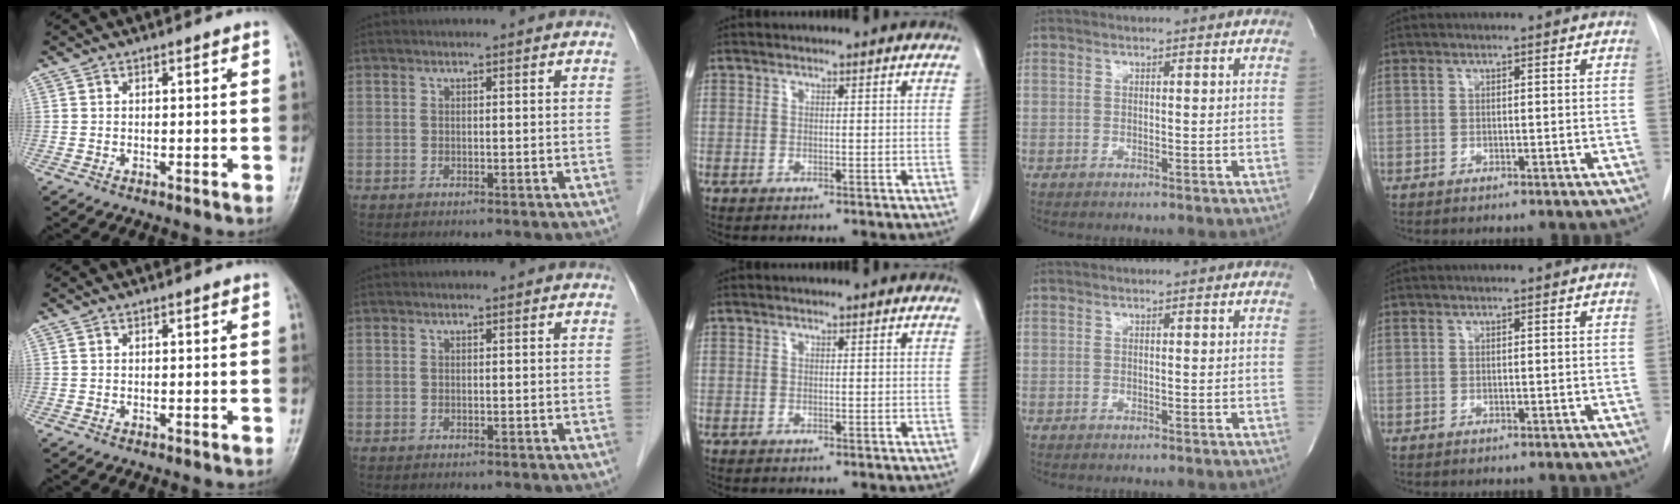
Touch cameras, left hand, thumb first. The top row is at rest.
{}